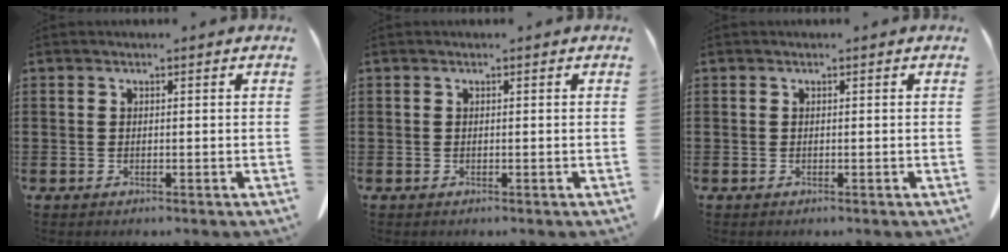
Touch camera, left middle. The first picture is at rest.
{"total": 0.0}
{"total": 0.0}